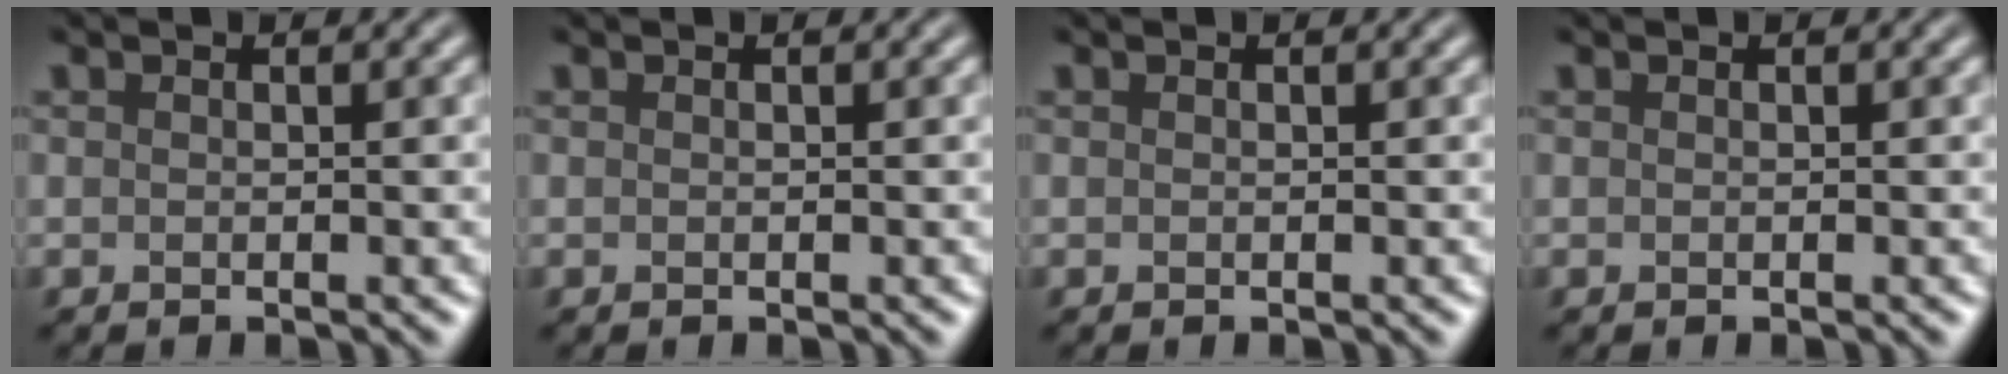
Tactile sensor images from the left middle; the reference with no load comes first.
{"total": 0.0}
{"total": 0.0}
{"total": 0.0}